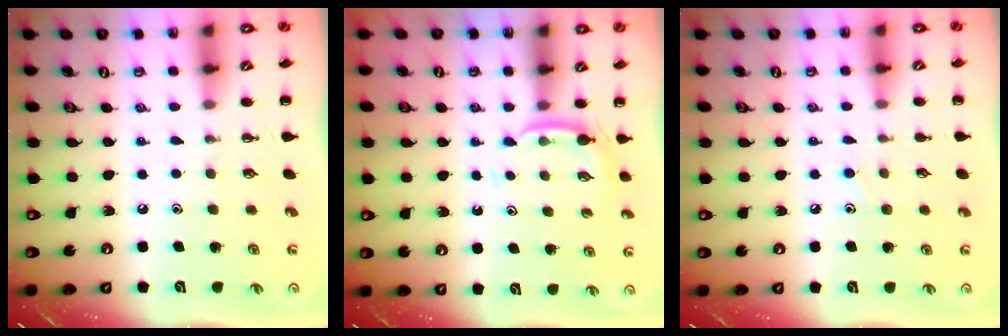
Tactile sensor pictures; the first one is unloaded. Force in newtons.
{"total": 3.9, "press": 3.7, "slide": 1.3}
{"total": 5.3, "press": 5.0, "slide": 1.9}